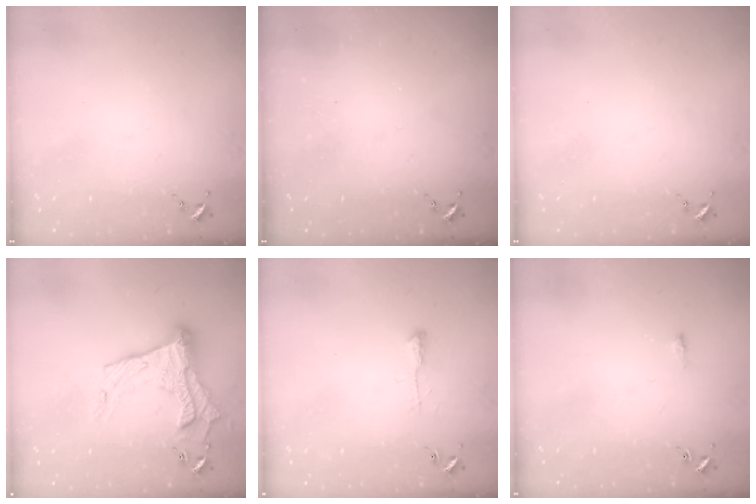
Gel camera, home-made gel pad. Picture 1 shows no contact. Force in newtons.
{"total": 0.0}
{"total": 0.0}
{"total": 19.3, "press": 19.3, "slide": 1.3}
{"total": 5.5, "press": 5.5, "slide": 0.5}
{"total": 4.3, "press": 4.3, "slide": 0.7}